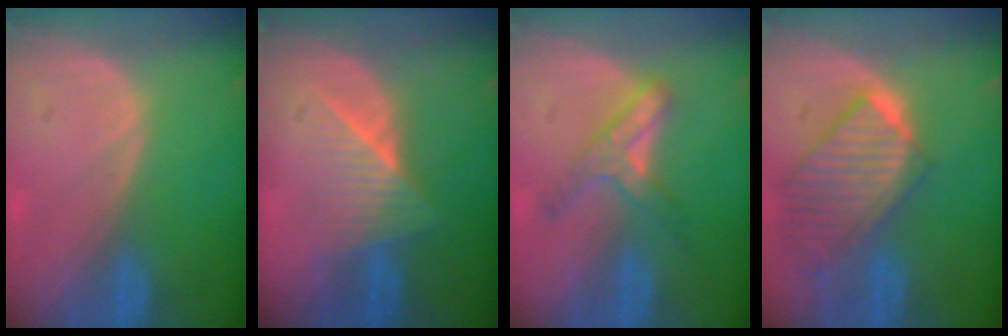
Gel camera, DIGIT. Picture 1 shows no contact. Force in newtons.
{"total": 6.5, "press": 6.0, "slide": 2.3}
{"total": 5.1, "press": 5.1, "slide": 0.3}
{"total": 9.9, "press": 8.6, "slide": 4.8}